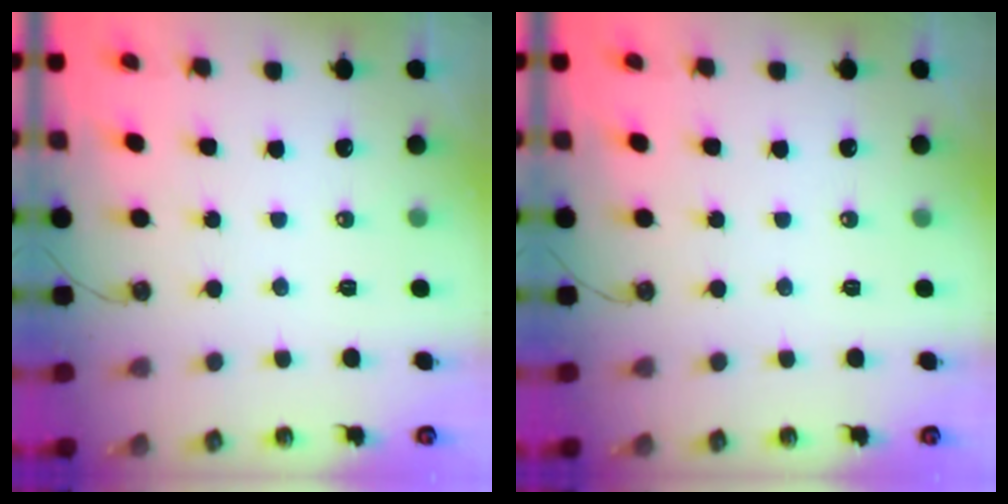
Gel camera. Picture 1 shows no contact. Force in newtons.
{"total": 0.0}